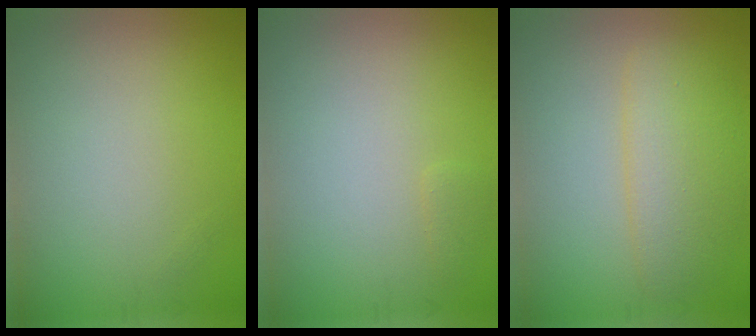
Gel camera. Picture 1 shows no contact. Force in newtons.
{"total": 0.6, "press": 0.6, "slide": 0.1}
{"total": 4.0, "press": 4.0, "slide": 0.4}